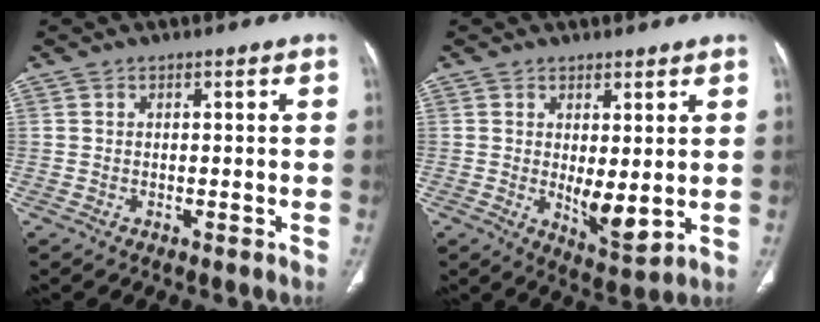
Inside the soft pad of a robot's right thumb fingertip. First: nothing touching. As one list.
[{"total": 6.4, "force": [0.3, 2.4, 5.9], "torque": [-0.087, -0.023, 0.017]}]